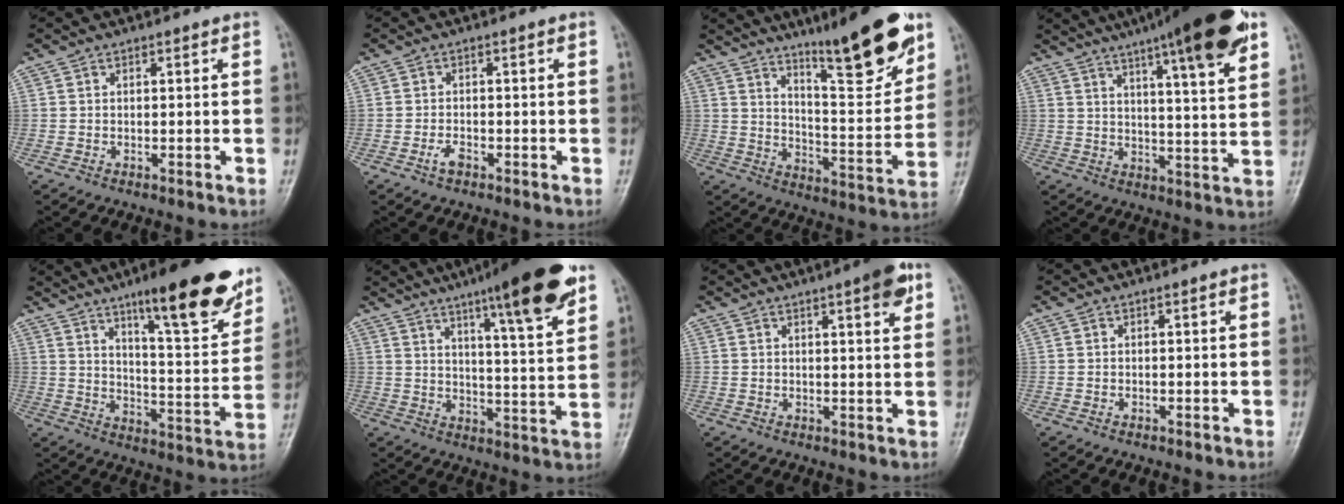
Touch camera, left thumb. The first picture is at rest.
{"total": 2.0, "force": [-1.1, 0.9, 1.3], "torque": [-0.030, 0.008, -0.022]}
{"total": 17.6, "force": [11.5, 3.5, 12.8], "torque": [-0.158, -0.071, 0.187]}
{"total": 19.8, "force": [12.3, 3.0, 15.2], "torque": [-0.210, -0.033, 0.171]}
{"total": 20.3, "force": [12.9, 4.6, 15.0], "torque": [-0.176, -0.063, 0.194]}
{"total": 17.4, "force": [10.8, 2.4, 13.4], "torque": [-0.176, -0.052, 0.159]}
{"total": 5.9, "force": [3.2, 1.2, 4.9], "torque": [-0.058, -0.011, 0.038]}
{"total": 0.0}